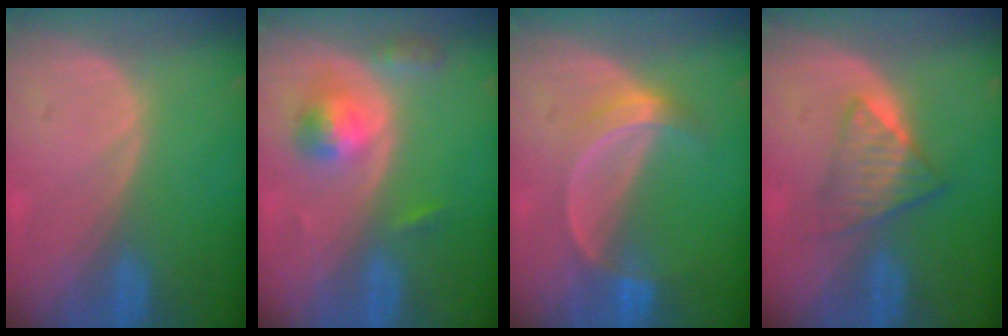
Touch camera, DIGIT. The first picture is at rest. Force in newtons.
{"total": 5.1, "press": 4.7, "slide": 1.9}
{"total": 5.3, "press": 4.8, "slide": 2.3}
{"total": 6.0, "press": 5.1, "slide": 3.1}